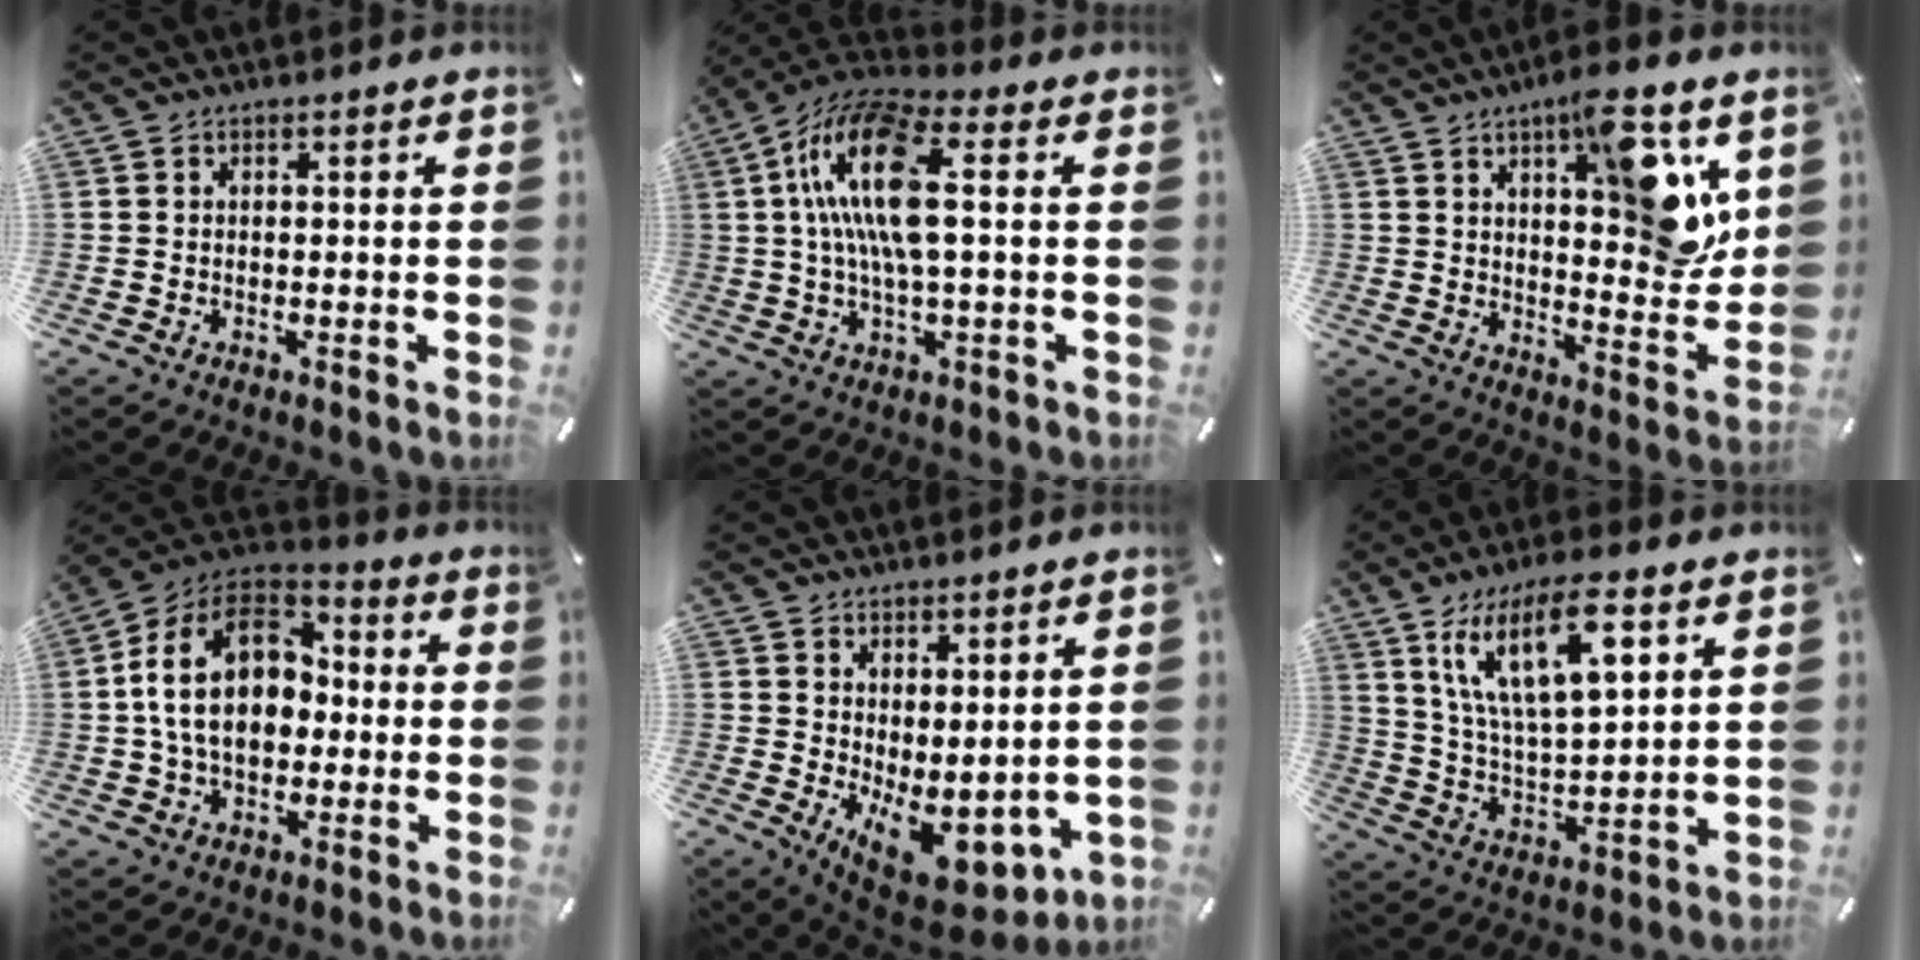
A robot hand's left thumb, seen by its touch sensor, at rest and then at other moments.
{"total": 15.8, "force": [2.3, 6.0, 14.4], "torque": [-0.303, -0.006, 0.034]}
{"total": 15.2, "force": [7.6, 5.8, 11.9], "torque": [-0.132, -0.053, 0.119]}
{"total": 17.6, "force": [0.8, 12.7, 12.2], "torque": [-0.245, 0.014, 0.010]}
{"total": 9.0, "force": [-0.9, 6.1, 6.6], "torque": [-0.066, -0.023, 0.000]}
{"total": 17.1, "force": [9.4, 6.7, 12.7], "torque": [-0.268, -0.019, 0.156]}